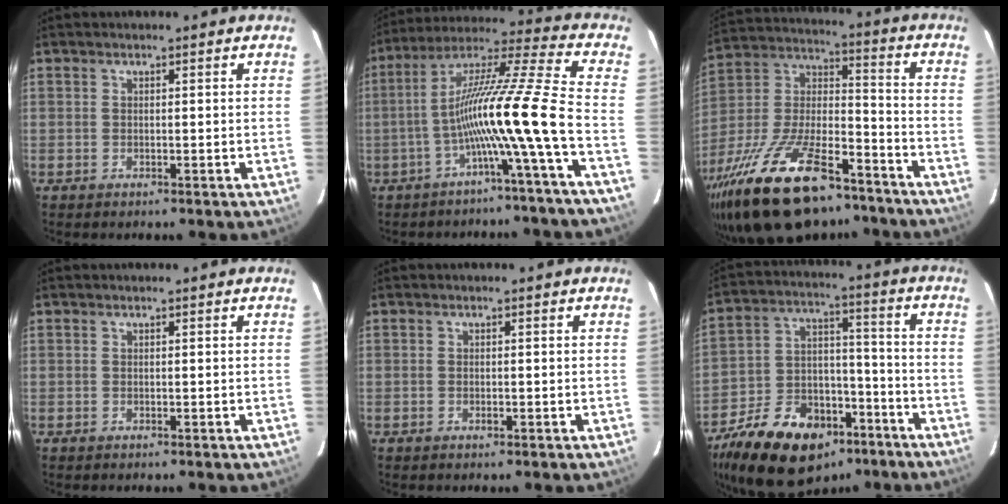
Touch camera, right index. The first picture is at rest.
{"total": 14.9, "force": [-5.8, -2.4, 13.5], "torque": [-0.224, -0.001, -0.112]}
{"total": 28.5, "force": [-19.3, 11.2, 17.7], "torque": [-0.348, -0.014, -0.312]}
{"total": 0.0}
{"total": 0.8, "force": [-0.3, 0.5, 0.5], "torque": [-0.010, 0.001, -0.004]}
{"total": 23.1, "force": [-14.9, 13.0, 11.9], "torque": [-0.249, 0.023, -0.228]}